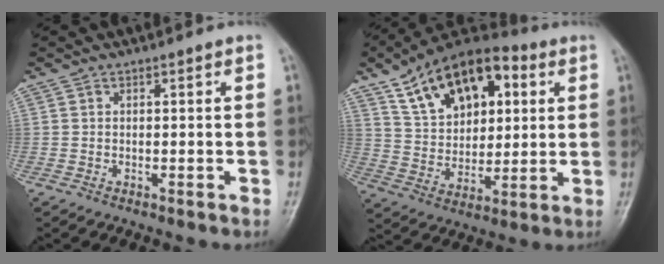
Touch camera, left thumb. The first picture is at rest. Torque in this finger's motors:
{"motor_torque": [1.23, 1.21, 1.70, -1.07, 0.33]}